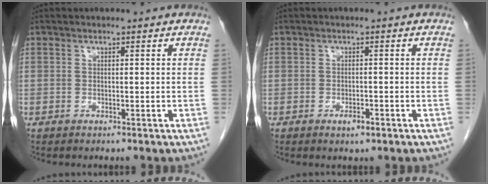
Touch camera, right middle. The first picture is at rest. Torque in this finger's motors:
{"motor_torque": [0.62, -0.20, 0.00, 0.00]}